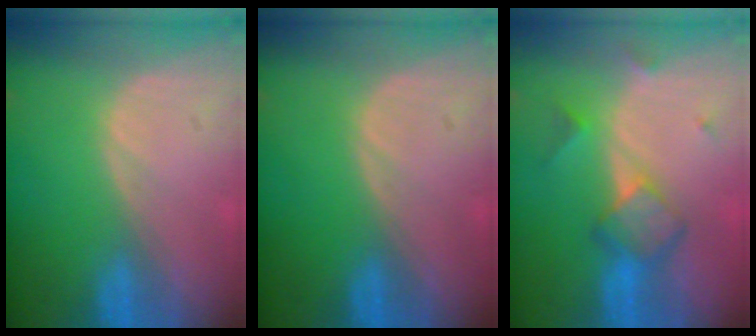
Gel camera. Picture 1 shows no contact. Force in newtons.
{"total": 0.0}
{"total": 5.6, "press": 5.4, "slide": 1.2}